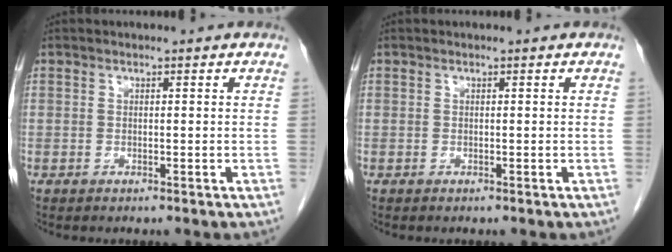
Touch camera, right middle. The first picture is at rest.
{"total": 0.0}